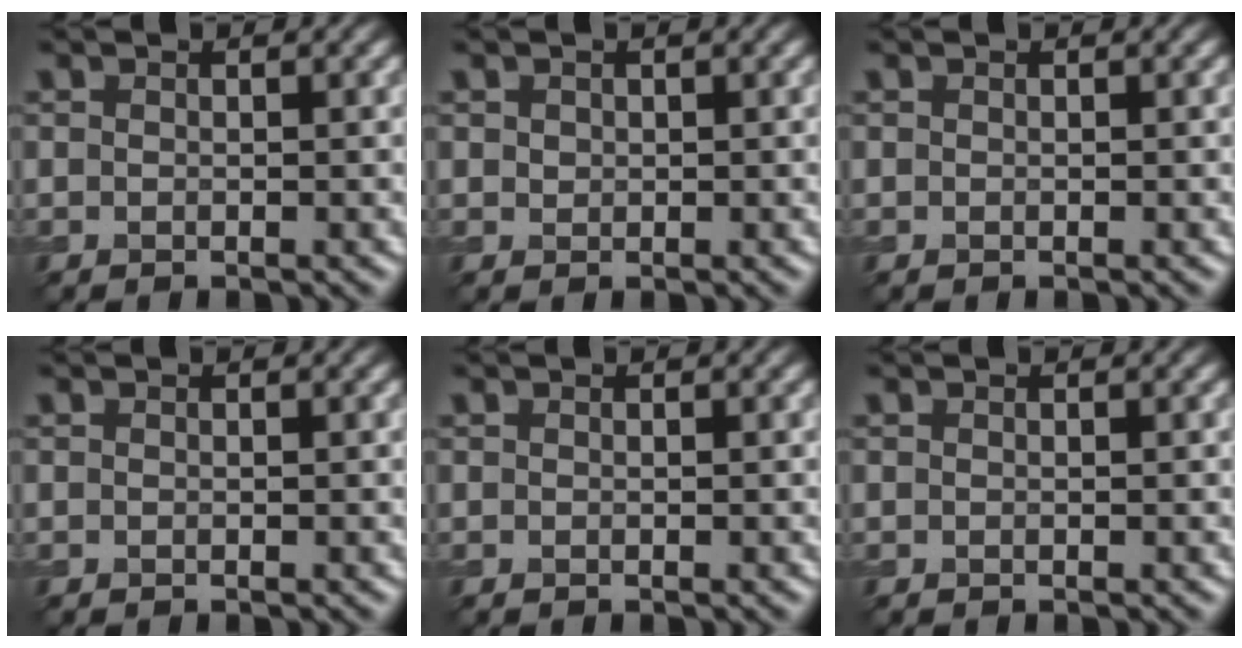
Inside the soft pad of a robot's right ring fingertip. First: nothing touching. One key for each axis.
{"total": 0.6, "fx": 0.3, "fy": 0.5, "fz": 0.2, "tx": -0.001, "ty": -0.002, "tz": 0.007}
{"total": 0.0}
{"total": 0.0}
{"total": 0.0}
{"total": 0.0}